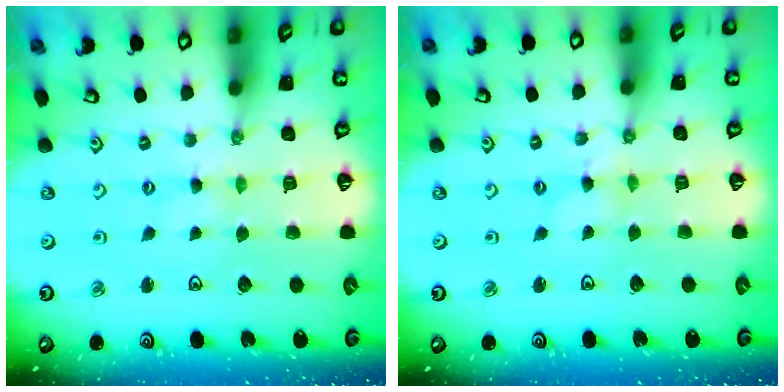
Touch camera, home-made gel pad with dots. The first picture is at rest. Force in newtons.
{"total": 0.0}